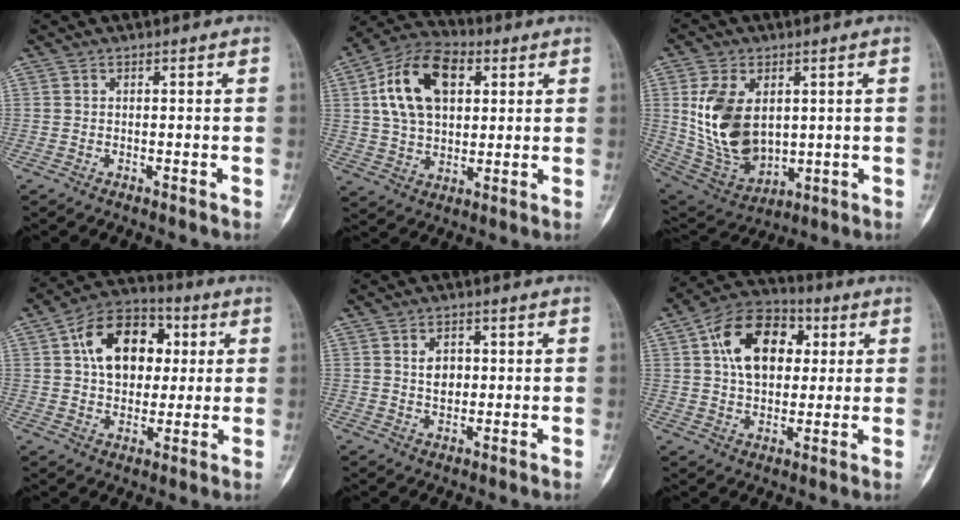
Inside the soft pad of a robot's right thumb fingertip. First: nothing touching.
{"total": 16.2, "force": [4.4, 10.2, 11.7], "torque": [-0.188, 0.010, 0.075]}
{"total": 16.7, "force": [2.1, 11.1, 12.4], "torque": [-0.203, -0.015, 0.063]}
{"total": 16.0, "force": [3.3, 11.4, 10.7], "torque": [-0.128, 0.016, 0.047]}
{"total": 4.3, "force": [0.6, 3.3, 2.7], "torque": [-0.019, -0.001, 0.010]}
{"total": 16.0, "force": [3.8, 10.9, 11.2], "torque": [-0.148, 0.012, 0.057]}